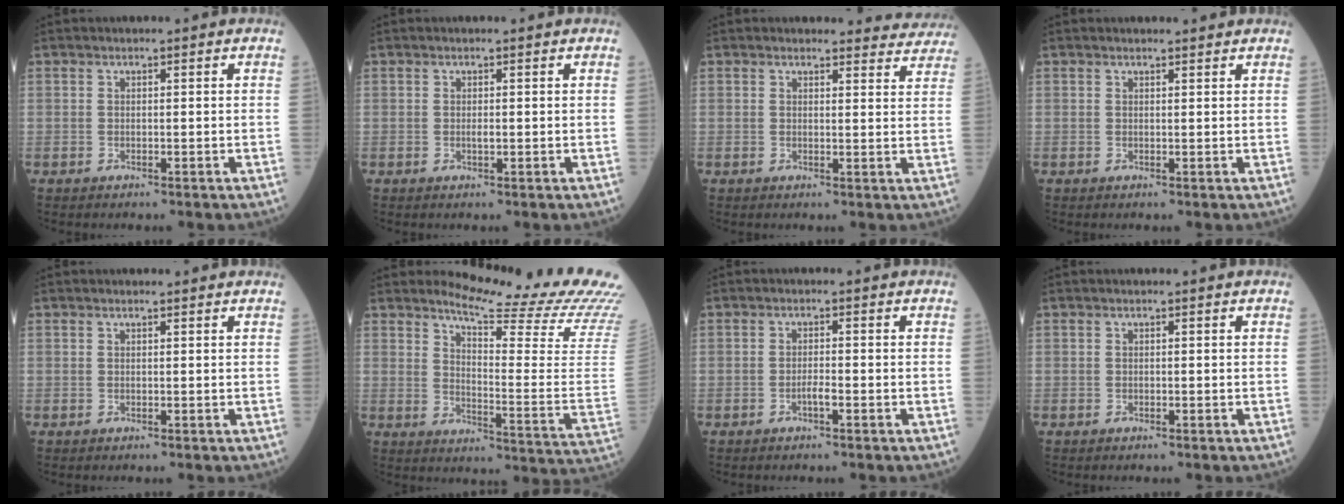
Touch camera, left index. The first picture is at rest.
{"total": 0.7, "force": [0.0, 0.2, 0.7], "torque": [-0.013, -0.001, 0.000]}
{"total": 7.8, "force": [7.5, 2.1, -0.2], "torque": [0.040, -0.015, 0.052]}
{"total": 1.7, "force": [1.7, 0.2, 0.3], "torque": [-0.010, 0.004, 0.022]}
{"total": 1.1, "force": [1.0, 0.1, 0.3], "torque": [-0.013, 0.005, 0.014]}
{"total": 19.4, "force": [18.1, -0.4, 7.1], "torque": [-0.117, -0.122, 0.216]}
{"total": 1.4, "force": [-0.8, 0.1, 1.2], "torque": [-0.024, 0.001, -0.014]}
{"total": 0.0}